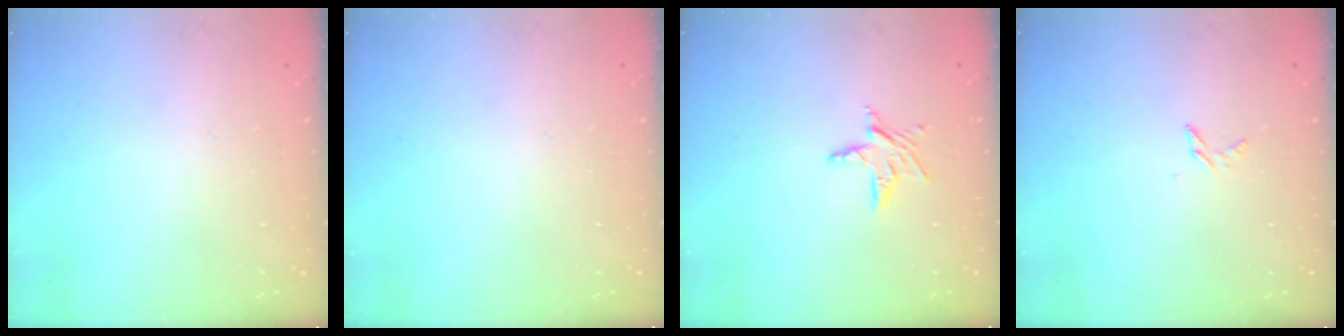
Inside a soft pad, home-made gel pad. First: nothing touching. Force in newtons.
{"total": 0.0}
{"total": 6.4, "press": 6.4, "slide": 0.4}
{"total": 3.4, "press": 3.3, "slide": 0.3}